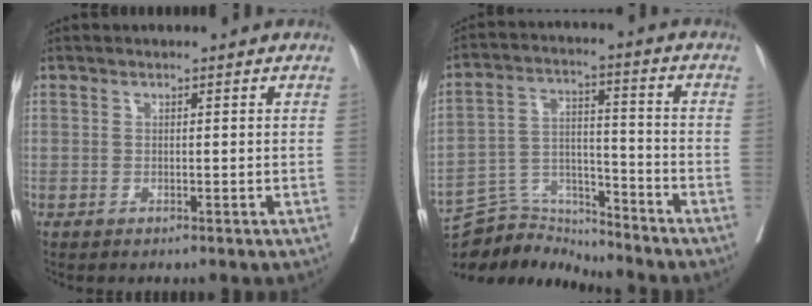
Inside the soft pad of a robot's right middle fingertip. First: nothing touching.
{"total": 9.1, "force": [-9.0, 1.0, -0.4], "torque": [0.009, 0.036, -0.166]}